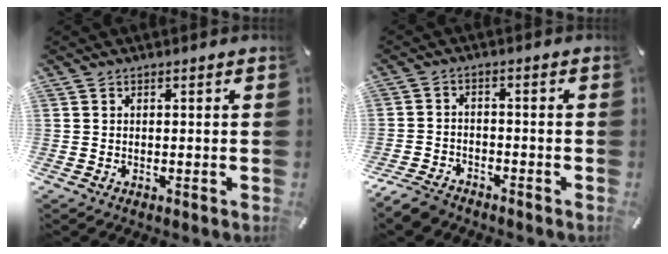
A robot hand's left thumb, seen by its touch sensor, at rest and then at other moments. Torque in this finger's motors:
{"motor_torque": [-0.33, 0.52, 0.19, 0.18, 0.06]}